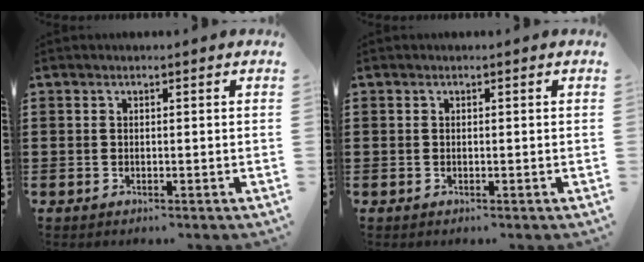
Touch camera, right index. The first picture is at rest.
{"total": 0.0}